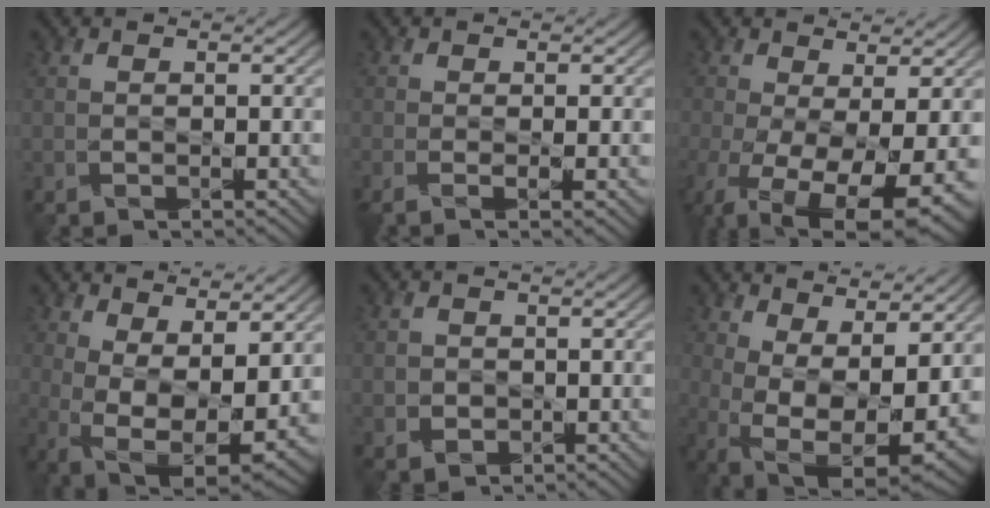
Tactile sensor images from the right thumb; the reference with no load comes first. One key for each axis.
{"total": 2.9, "fx": -0.9, "fy": 0.6, "fz": 2.7, "tx": -0.055, "ty": -0.006, "tz": -0.022}
{"total": 12.6, "fx": -4.2, "fy": 5.6, "fz": 10.4, "tx": -0.212, "ty": -0.047, "tz": -0.046}
{"total": 11.3, "fx": 1.5, "fy": 5.7, "fz": 9.7, "tx": -0.190, "ty": -0.023, "tz": 0.052}
{"total": 1.9, "fx": -0.3, "fy": 1.7, "fz": 0.6, "tx": -0.013, "ty": -0.008, "tz": -0.006}
{"total": 12.6, "fx": 1.6, "fy": 6.2, "fz": 10.8, "tx": -0.196, "ty": -0.020, "tz": 0.056}